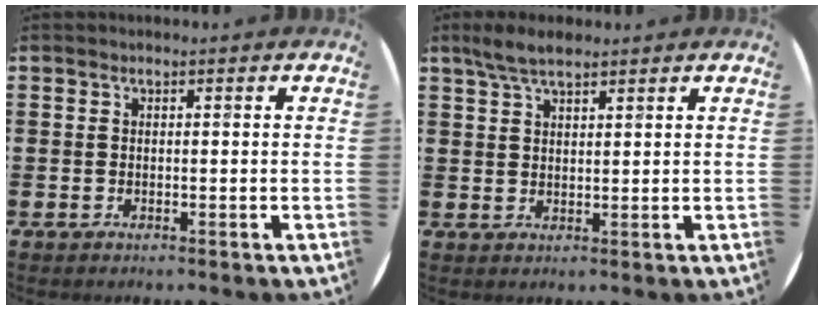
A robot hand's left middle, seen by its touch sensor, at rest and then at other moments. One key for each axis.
{"total": 3.8, "fx": 3.1, "fy": 1.1, "fz": 2.0, "tx": -0.046, "ty": 0.002, "tz": 0.057}